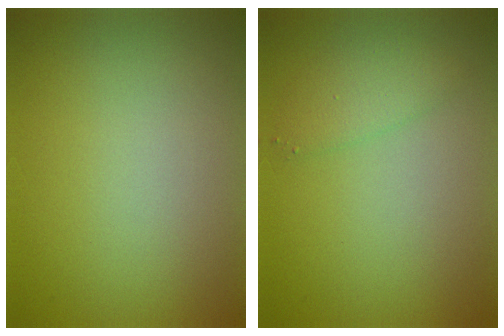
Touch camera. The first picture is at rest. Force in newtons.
{"total": 1.8, "press": 1.8, "slide": 0.1}